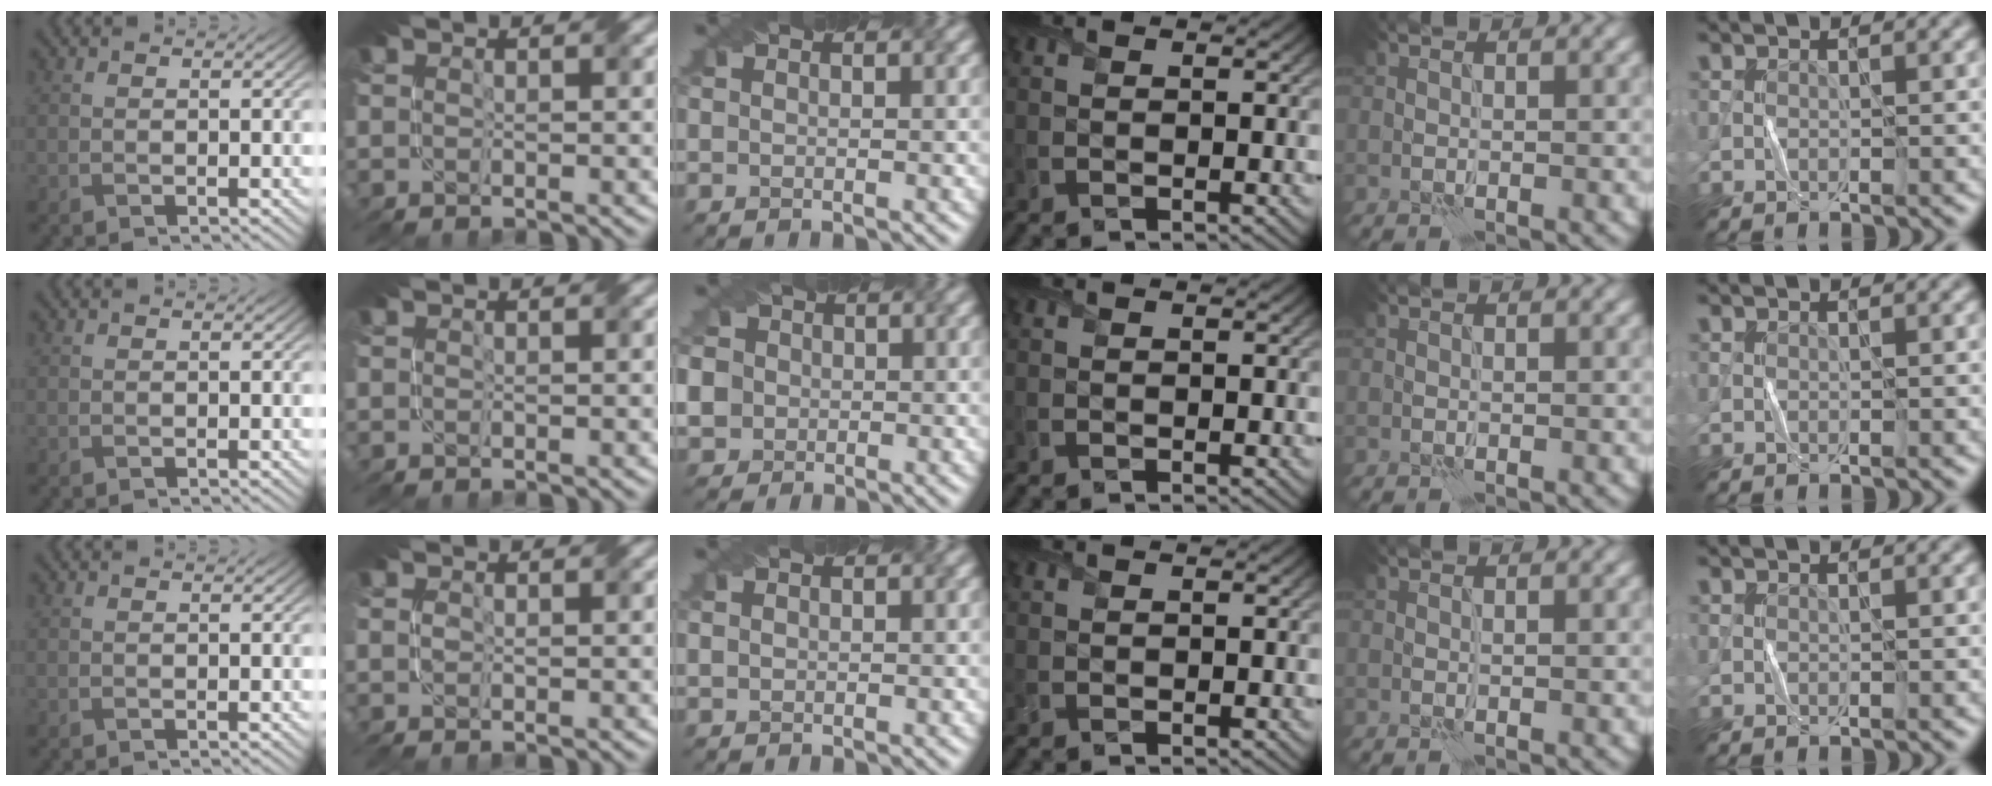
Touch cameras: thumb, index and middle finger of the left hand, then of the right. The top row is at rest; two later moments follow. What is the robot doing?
{"motion": "fold", "object": "paper"}